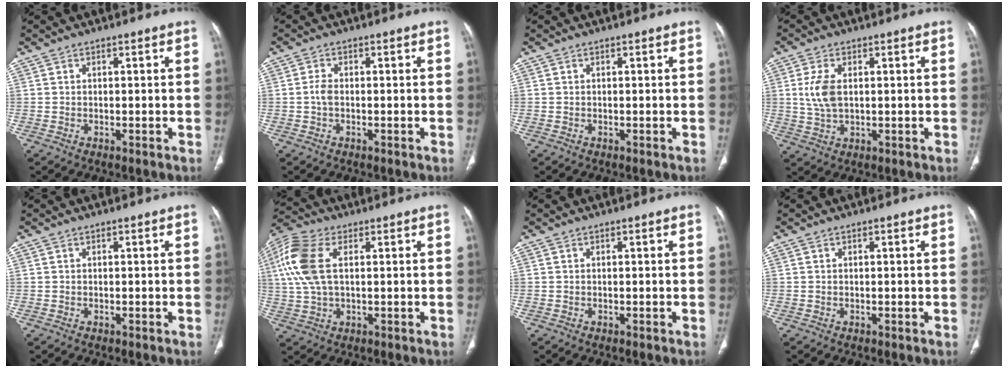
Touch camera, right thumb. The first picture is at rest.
{"total": 1.9, "force": [-0.3, 1.0, 1.5], "torque": [-0.033, 0.001, -0.009]}
{"total": 0.0}
{"total": 6.0, "force": [1.0, 3.3, 4.9], "torque": [-0.109, 0.000, 0.021]}
{"total": 0.0}
{"total": 13.1, "force": [3.2, 7.3, 10.4], "torque": [-0.254, 0.016, 0.062]}
{"total": 0.0}
{"total": 0.0}